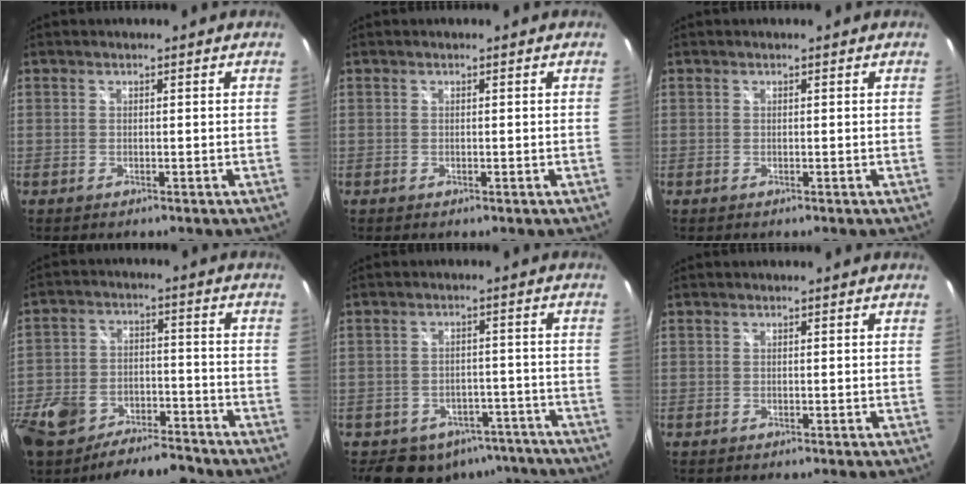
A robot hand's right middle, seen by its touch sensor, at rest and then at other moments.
{"total": 0.0}
{"total": 0.0}
{"total": 17.5, "force": [-11.8, 9.1, 9.0], "torque": [-0.231, -0.016, -0.190]}
{"total": 10.9, "force": [-7.5, 7.1, 3.4], "torque": [-0.069, 0.021, -0.077]}
{"total": 0.0}